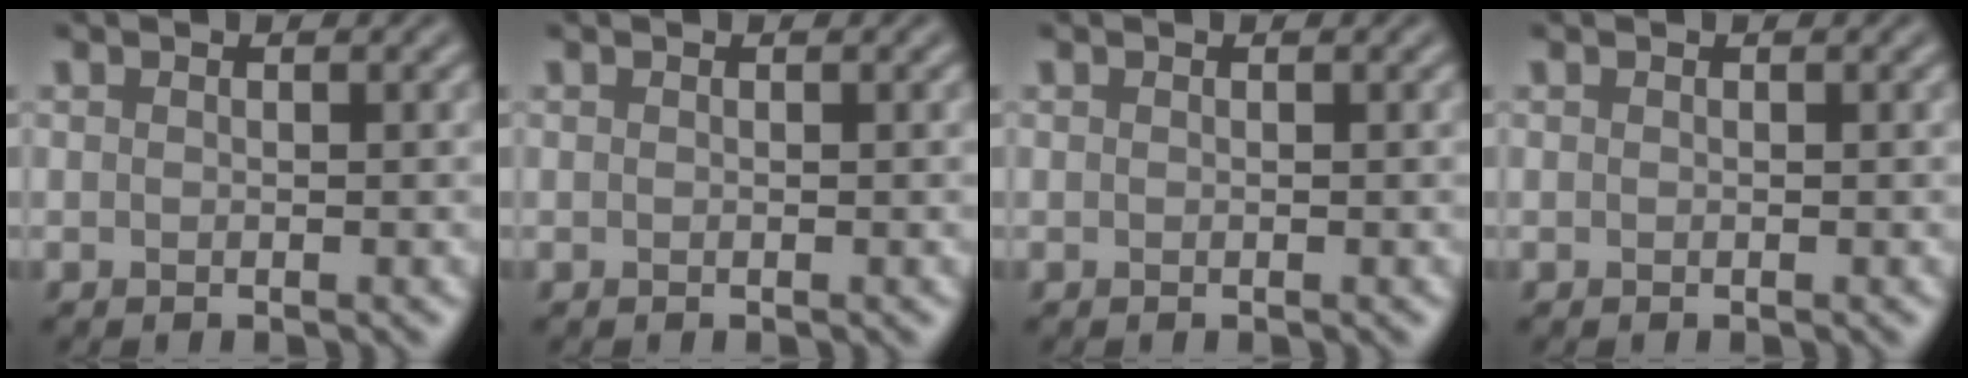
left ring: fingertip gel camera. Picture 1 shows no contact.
{"total": 0.0}
{"total": 0.0}
{"total": 0.0}